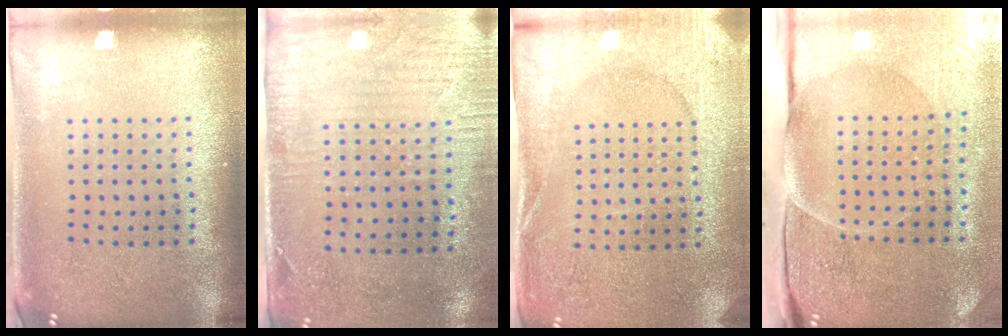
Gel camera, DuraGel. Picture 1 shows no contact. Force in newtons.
{"total": 2.9, "press": 2.4, "slide": 1.7}
{"total": 2.6, "press": 2.6, "slide": 0.4}
{"total": 4.9, "press": 3.9, "slide": 2.9}